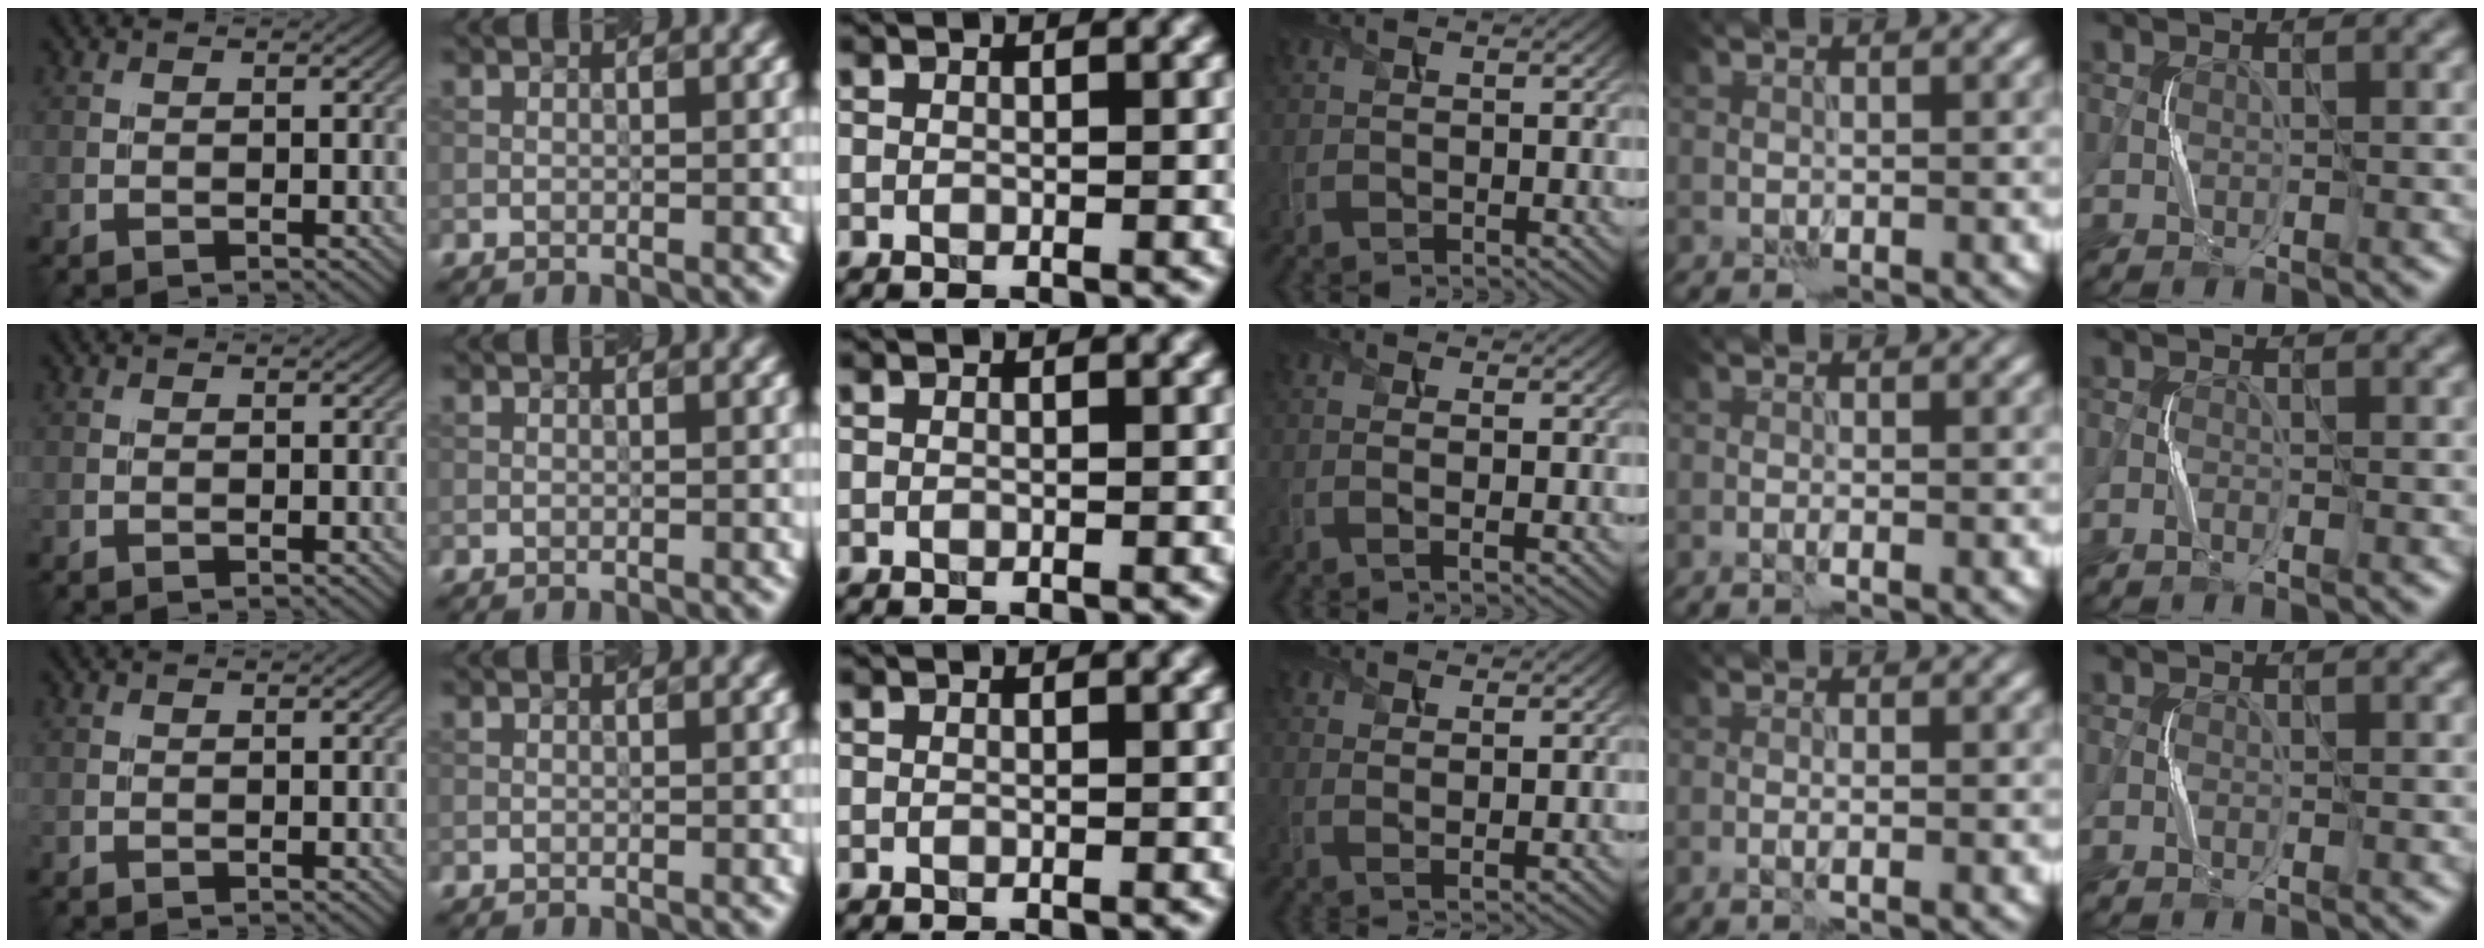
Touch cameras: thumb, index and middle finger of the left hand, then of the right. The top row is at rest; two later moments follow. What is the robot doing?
{"motion": "squeeze", "object": "sponge"}